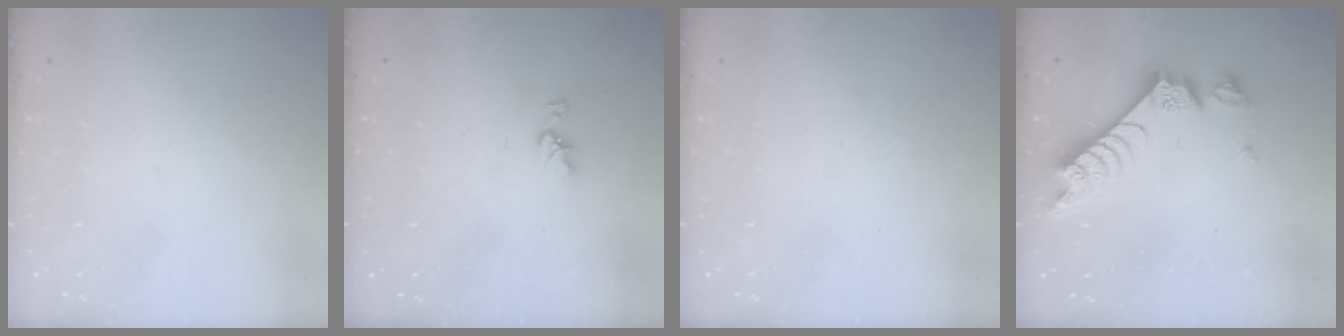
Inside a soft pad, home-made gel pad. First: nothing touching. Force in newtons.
{"total": 3.3, "press": 3.3, "slide": 0.5}
{"total": 0.0}
{"total": 8.4, "press": 8.4, "slide": 1.0}